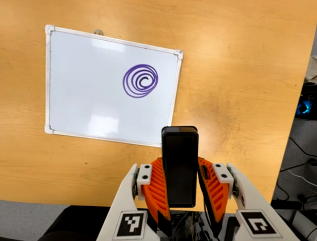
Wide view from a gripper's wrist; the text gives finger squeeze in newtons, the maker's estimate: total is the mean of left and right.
{"total": 4.8, "left": 3.8, "right": 5.9}